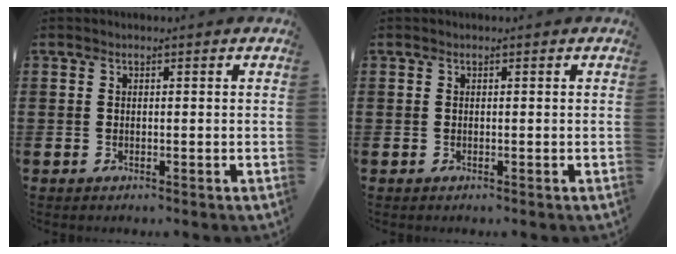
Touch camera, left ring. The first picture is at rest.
{"total": 0.0}